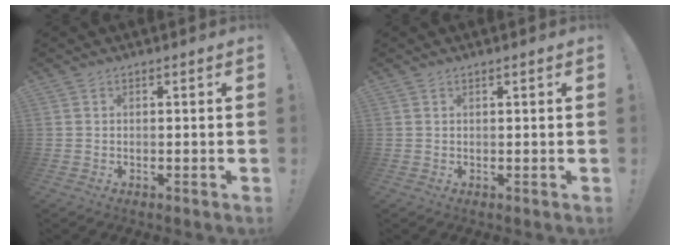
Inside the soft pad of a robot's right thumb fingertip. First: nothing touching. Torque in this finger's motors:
{"motor_torque": [0.28, -0.40, -0.28, -0.18, 0.13]}